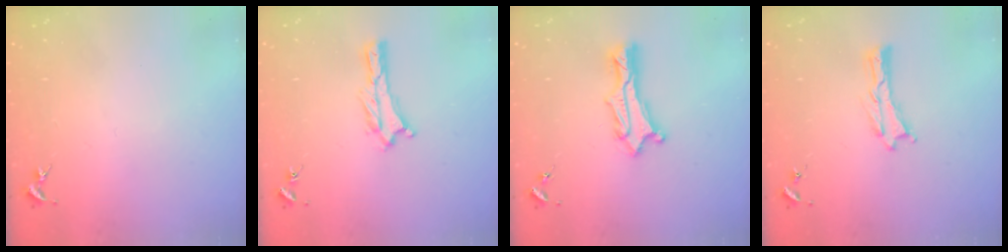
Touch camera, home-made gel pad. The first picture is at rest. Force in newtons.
{"total": 0.0}
{"total": 2.4, "press": 2.4, "slide": 0.3}
{"total": 0.0}